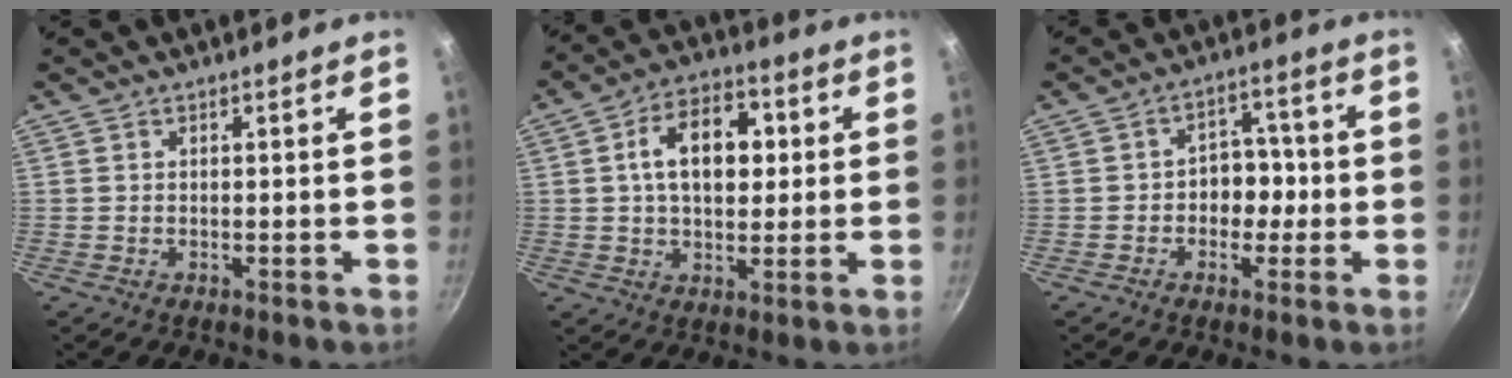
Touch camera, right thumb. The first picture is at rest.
{"total": 13.2, "force": [2.3, 8.4, 9.9], "torque": [-0.125, 0.013, 0.025]}
{"total": 6.4, "force": [-1.0, 5.1, 3.8], "torque": [0.003, 0.021, -0.020]}